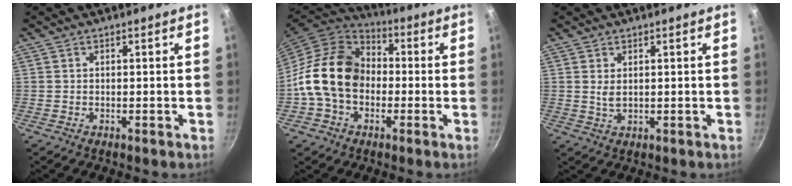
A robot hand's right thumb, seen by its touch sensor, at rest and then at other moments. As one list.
[{"total": 16.6, "force": [-1.3, 12.7, 10.7], "torque": [-0.157, 0.036, -0.037]}, {"total": 2.2, "force": [0.6, 1.2, 1.8], "torque": [-0.032, -0.006, 0.013]}]